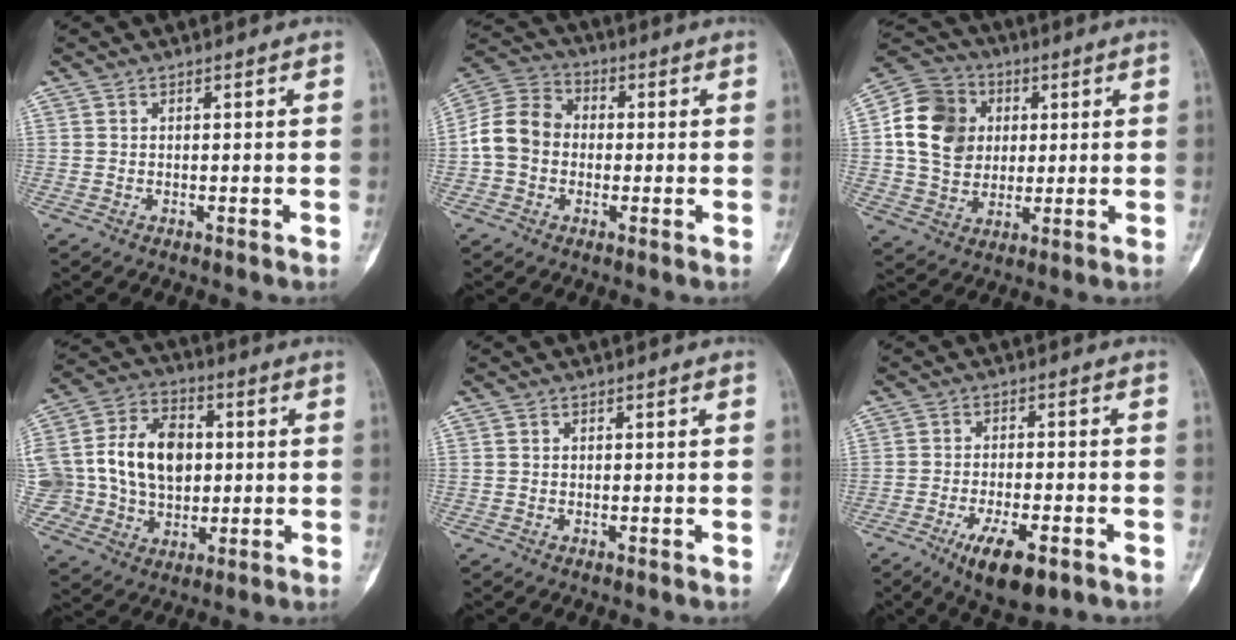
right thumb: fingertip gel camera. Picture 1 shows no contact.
{"total": 10.0, "force": [-0.8, 8.2, 5.6], "torque": [-0.097, 0.033, -0.030]}
{"total": 15.1, "force": [2.4, 12.7, 7.9], "torque": [-0.121, 0.008, 0.043]}
{"total": 19.1, "force": [1.6, 14.6, 12.1], "torque": [-0.203, 0.027, 0.040]}
{"total": 0.0}
{"total": 9.8, "force": [-5.1, 3.4, 7.6], "torque": [-0.126, 0.010, -0.076]}